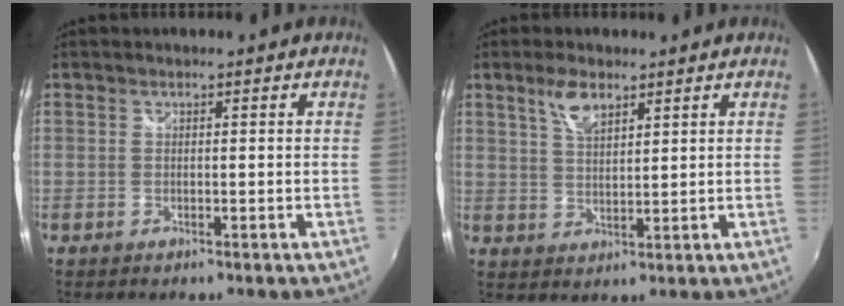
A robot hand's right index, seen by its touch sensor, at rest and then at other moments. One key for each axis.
{"total": 5.2, "fx": 3.3, "fy": 2.0, "fz": 3.4, "tx": -0.062, "ty": 0.004, "tz": 0.062}